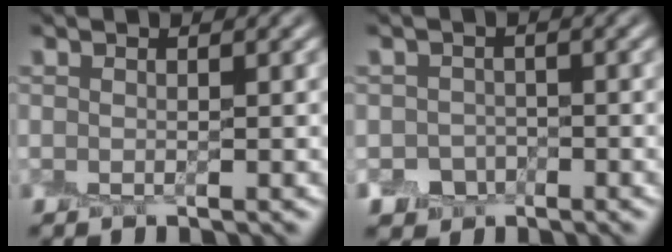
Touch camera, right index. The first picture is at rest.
{"total": 1.7, "force": [-0.6, 1.5, -0.4], "torque": [0.018, -0.001, -0.013]}